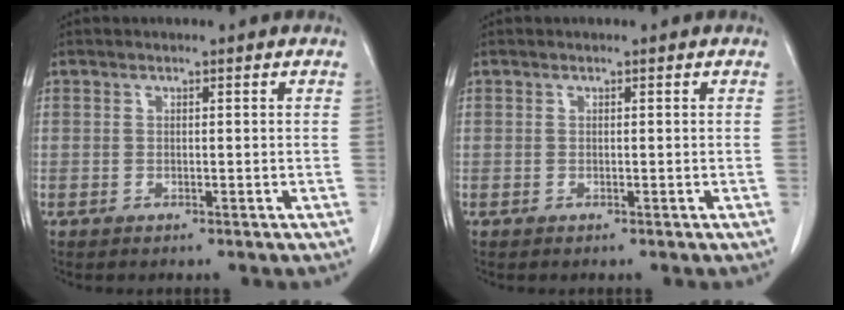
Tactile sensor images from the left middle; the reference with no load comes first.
{"total": 0.0}